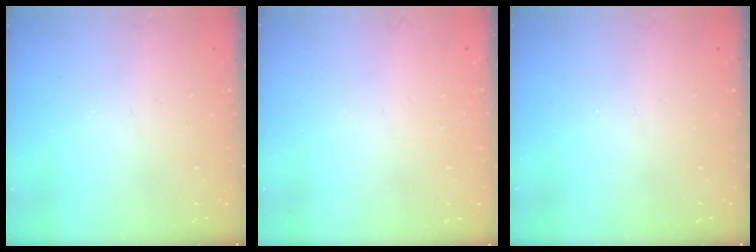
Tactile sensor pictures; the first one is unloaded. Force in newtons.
{"total": 1.5, "press": 1.5, "slide": 0.1}
{"total": 0.0}